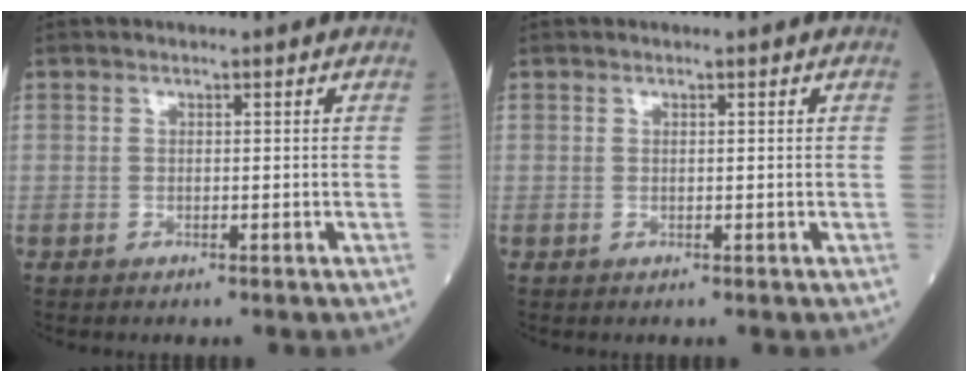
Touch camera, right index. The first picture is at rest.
{"total": 0.0}